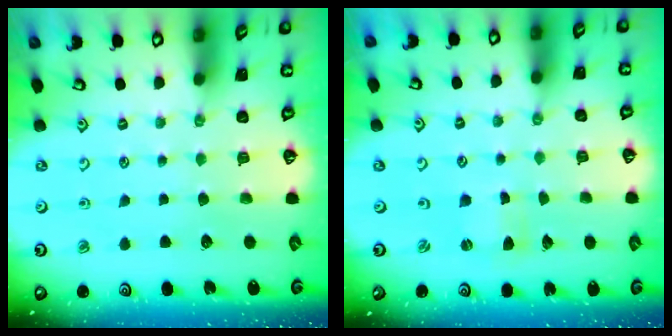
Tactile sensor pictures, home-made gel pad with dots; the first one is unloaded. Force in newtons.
{"total": 0.0}